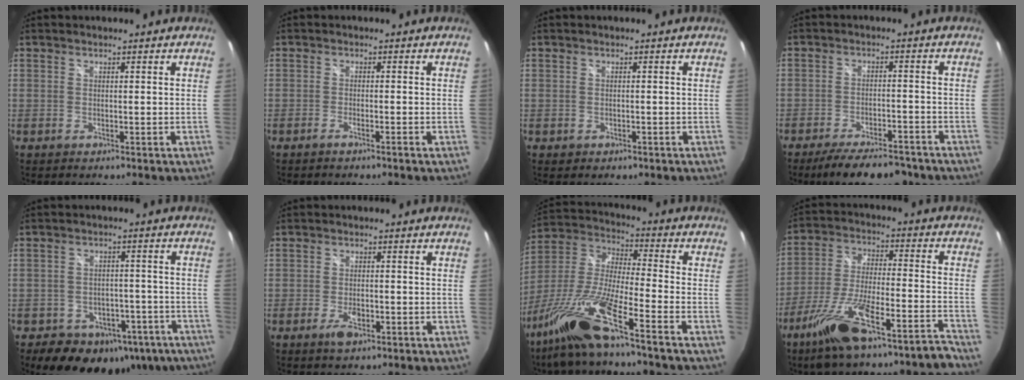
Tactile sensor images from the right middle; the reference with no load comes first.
{"total": 1.5, "force": [-1.2, -0.3, 0.9], "torque": [-0.025, 0.001, -0.025]}
{"total": 1.3, "force": [-0.6, 1.0, 0.5], "torque": [-0.010, -0.003, -0.007]}
{"total": 12.1, "force": [-10.0, 3.5, 5.8], "torque": [-0.118, -0.014, -0.147]}
{"total": 17.8, "force": [-11.5, 11.3, 7.5], "torque": [-0.147, 0.018, -0.122]}
{"total": 3.4, "force": [-1.8, 1.5, 2.4], "torque": [-0.052, -0.004, -0.032]}
{"total": 17.2, "force": [-11.9, 0.3, 12.4], "torque": [-0.253, -0.028, -0.234]}
{"total": 17.6, "force": [-13.8, 1.5, 10.8], "torque": [-0.211, -0.023, -0.227]}